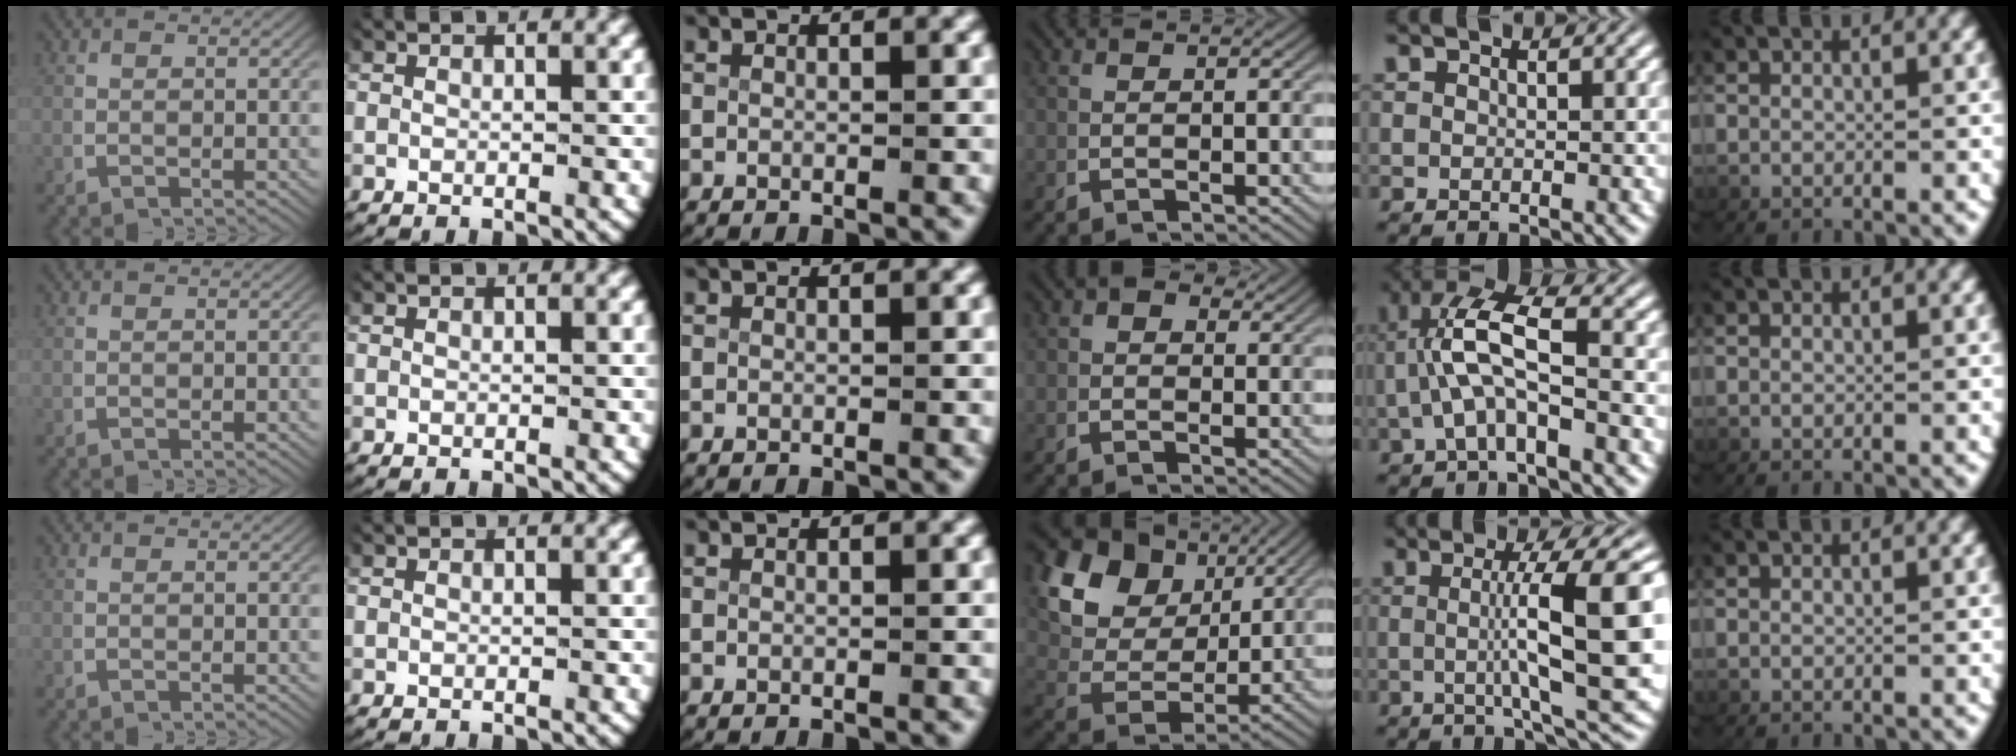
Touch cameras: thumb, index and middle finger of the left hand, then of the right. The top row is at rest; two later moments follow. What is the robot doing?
{"motion": "lift_and_place", "object": "key"}